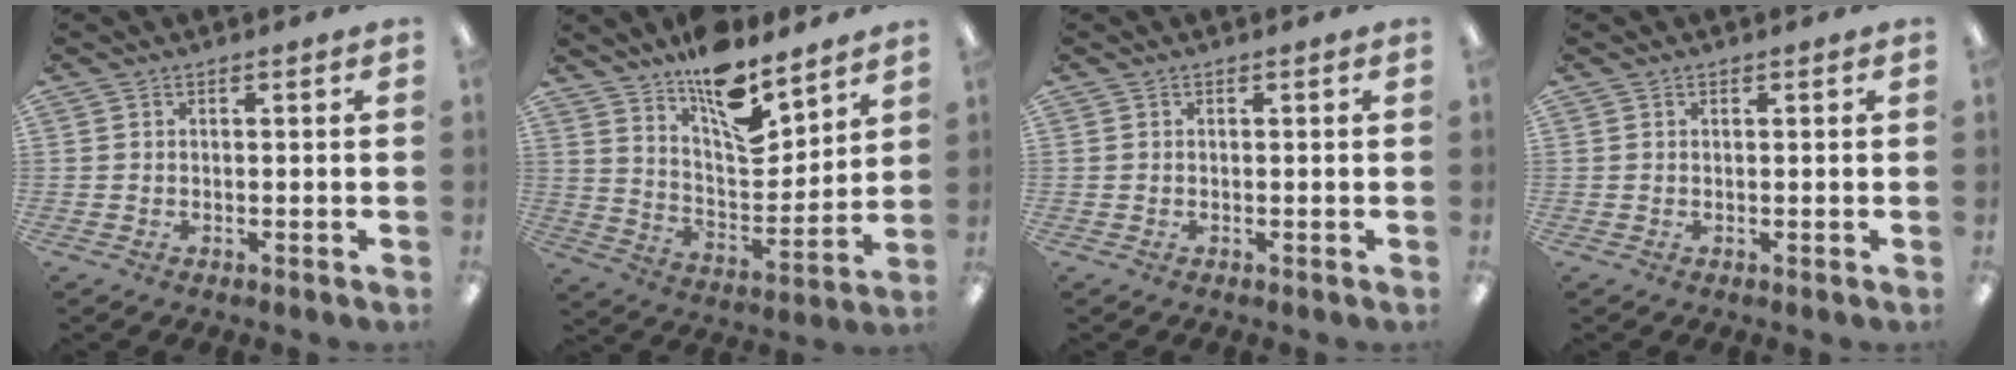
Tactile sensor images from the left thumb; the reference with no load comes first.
{"total": 14.7, "force": [10.9, 5.5, 8.1], "torque": [-0.125, -0.080, 0.188]}
{"total": 0.0}
{"total": 0.0}